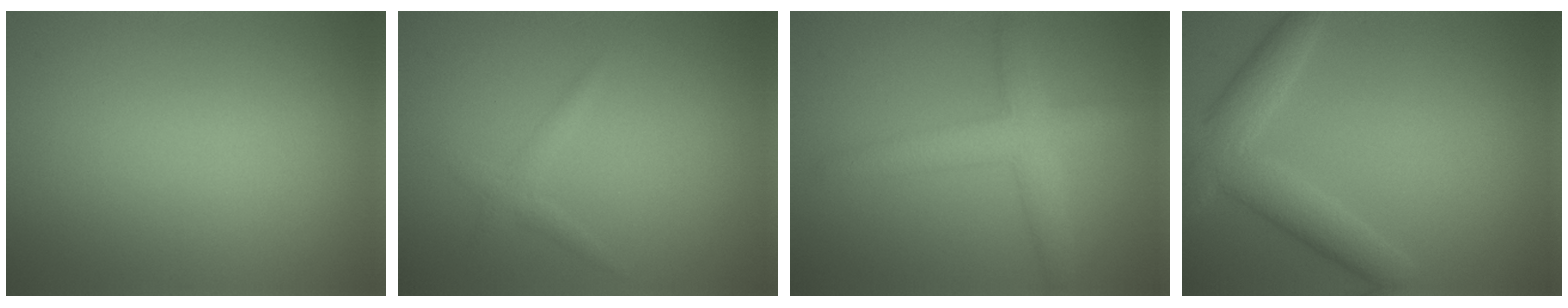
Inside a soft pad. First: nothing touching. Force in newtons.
{"total": 1.3, "press": 1.3, "slide": 0.0}
{"total": 4.1, "press": 4.1, "slide": 0.1}
{"total": 4.9, "press": 4.9, "slide": 0.3}